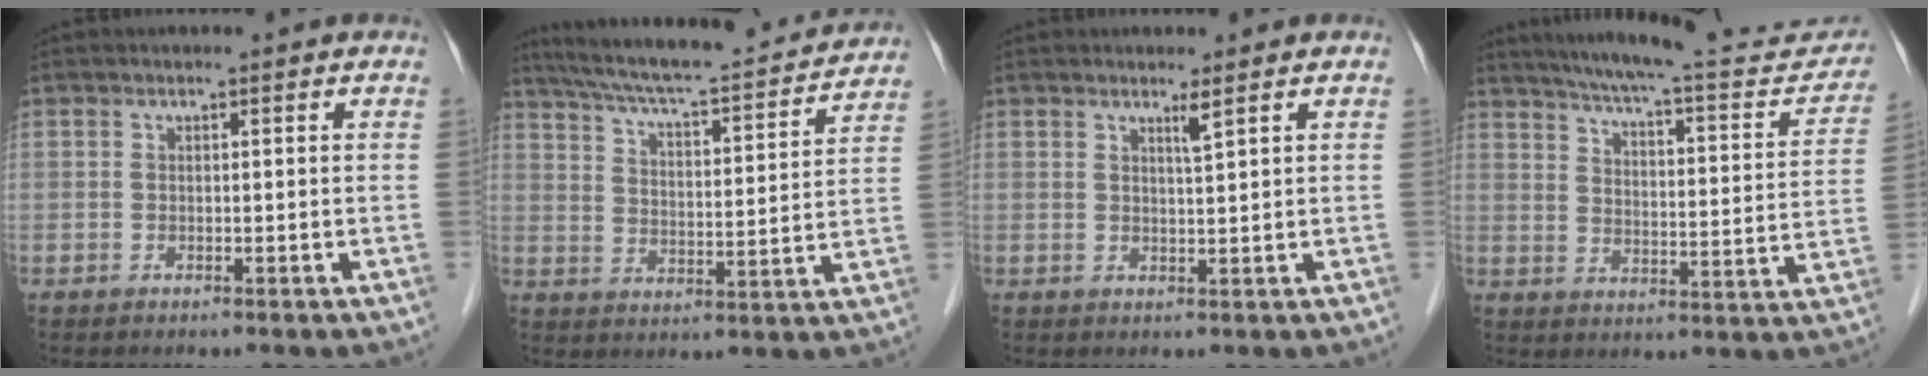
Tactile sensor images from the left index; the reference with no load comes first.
{"total": 20.8, "force": [18.8, 2.3, 8.5], "torque": [-0.142, 0.003, 0.266]}
{"total": 1.5, "force": [1.0, -0.4, 1.1], "torque": [-0.022, -0.011, 0.020]}
{"total": 22.6, "force": [20.4, 3.3, 8.9], "torque": [-0.128, -0.036, 0.261]}